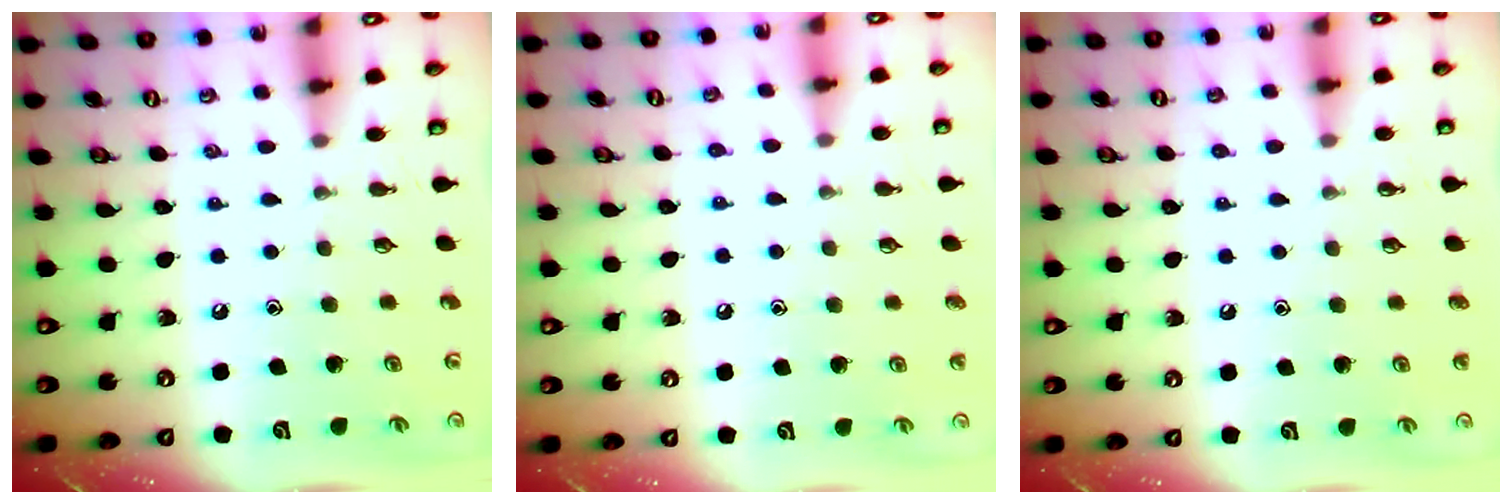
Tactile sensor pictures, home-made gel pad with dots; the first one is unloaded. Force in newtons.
{"total": 4.2, "press": 4.1, "slide": 0.9}
{"total": 0.9, "press": 0.9, "slide": 0.0}